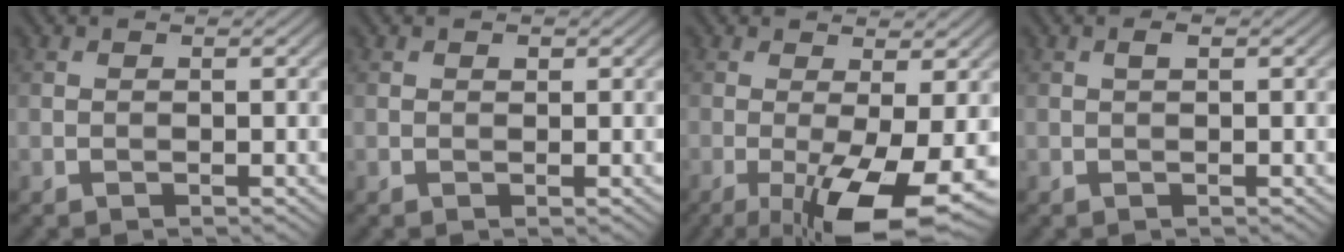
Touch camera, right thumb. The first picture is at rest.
{"total": 0.6, "force": [0.3, 0.4, 0.4], "torque": [-0.006, -0.002, 0.005]}
{"total": 11.6, "force": [-4.4, 2.7, 10.4], "torque": [-0.167, -0.010, -0.060]}
{"total": 1.0, "force": [0.3, 0.3, 0.9], "torque": [-0.019, 0.001, 0.005]}